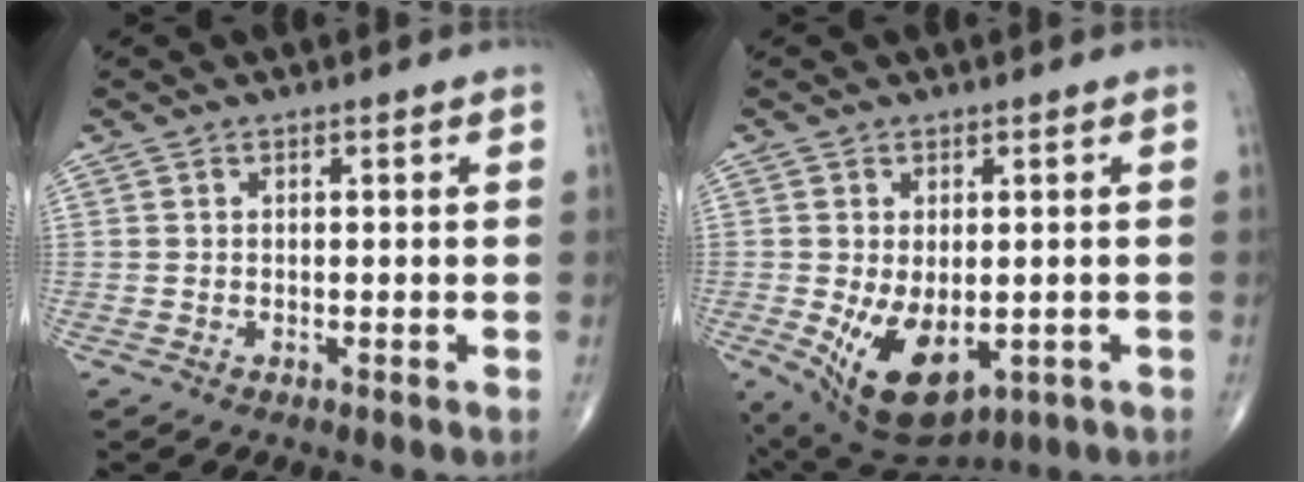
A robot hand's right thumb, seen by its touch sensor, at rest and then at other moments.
{"total": 12.1, "force": [-2.8, 6.9, 9.5], "torque": [-0.151, -0.014, -0.022]}